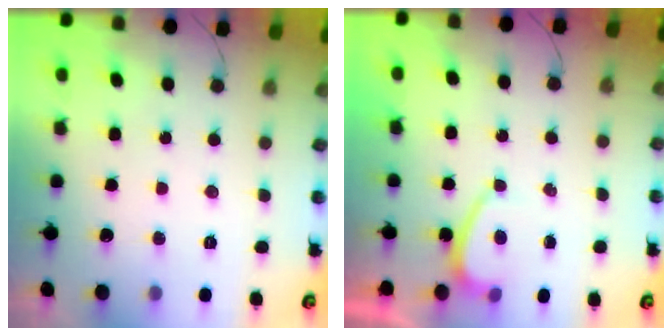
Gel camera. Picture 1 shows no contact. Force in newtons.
{"total": 0.6, "press": 0.3, "slide": 0.5}